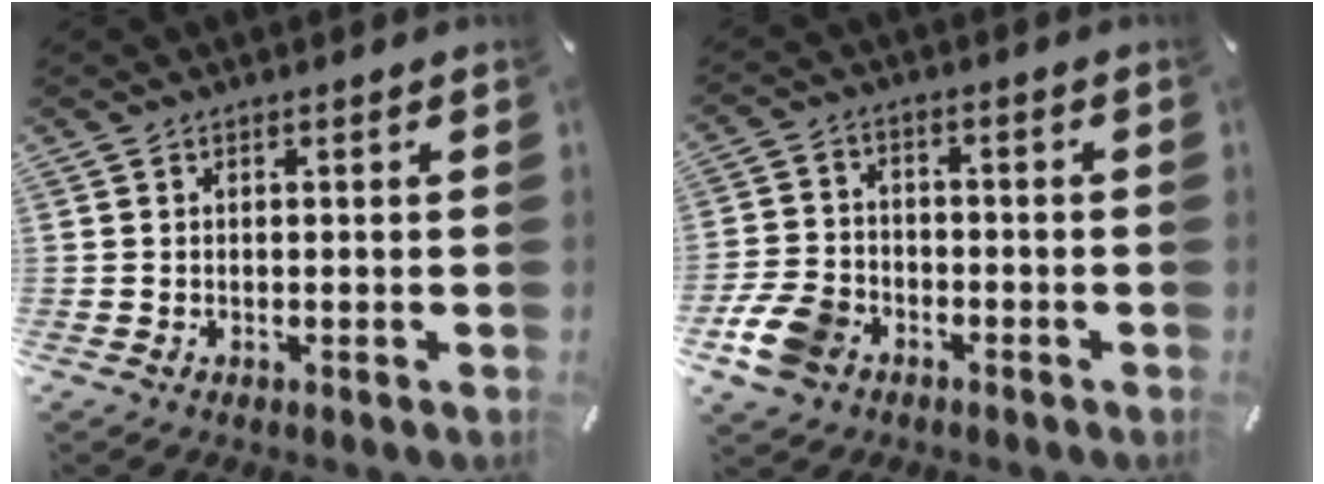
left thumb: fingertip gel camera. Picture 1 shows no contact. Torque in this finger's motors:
{"motor_torque": [0.28, 2.58, 0.24, -0.10, 0.08]}